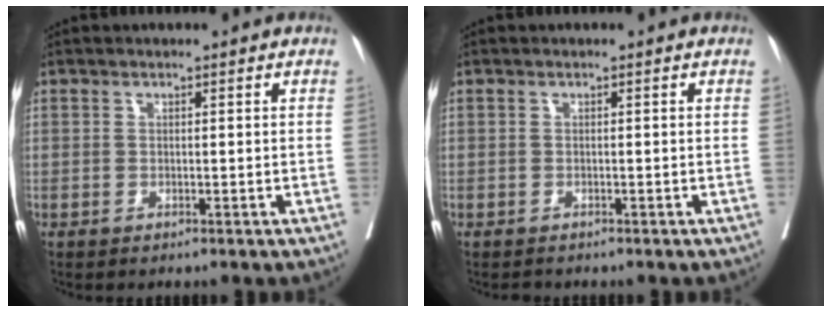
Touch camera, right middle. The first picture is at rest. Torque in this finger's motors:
{"motor_torque": [0.03, -0.03, 0.01, 0.00]}